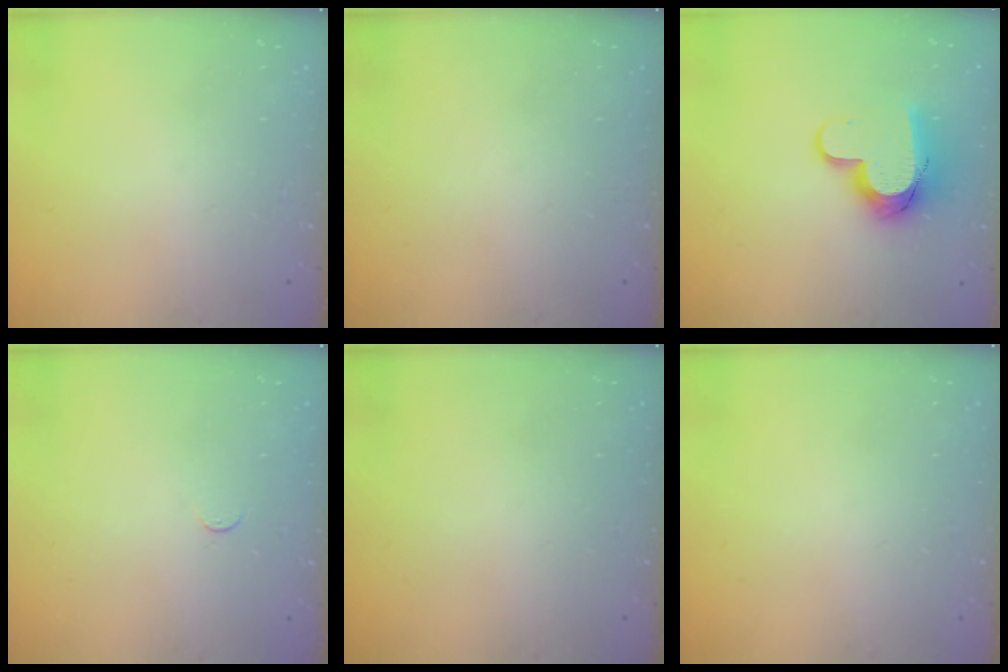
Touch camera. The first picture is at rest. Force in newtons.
{"total": 0.0}
{"total": 12.4, "press": 12.4, "slide": 0.6}
{"total": 2.7, "press": 2.7, "slide": 0.4}
{"total": 0.0}
{"total": 0.0}